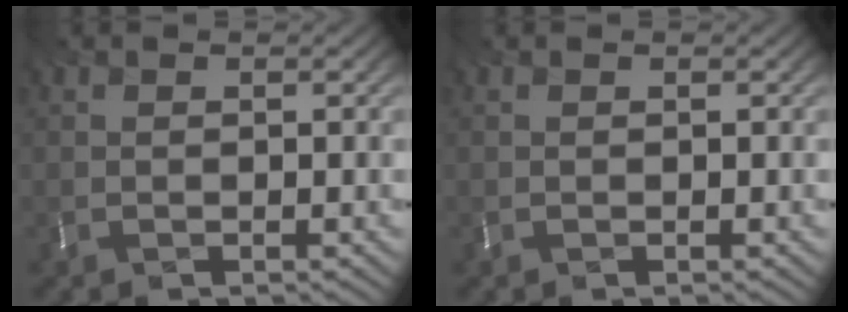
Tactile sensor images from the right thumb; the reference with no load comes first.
{"total": 0.0}